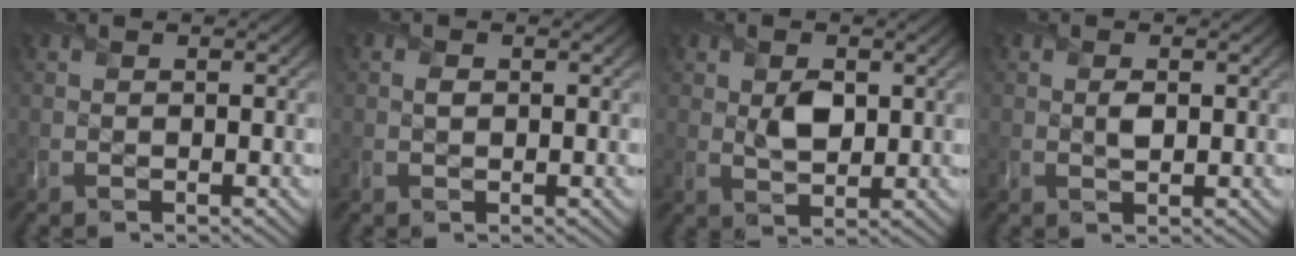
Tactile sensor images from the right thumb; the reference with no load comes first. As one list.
[{"total": 0.8, "force": [0.2, 0.7, 0.4], "torque": [-0.007, 0.001, 0.002]}, {"total": 3.5, "force": [0.8, 2.4, 2.4], "torque": [-0.048, -0.003, 0.016]}, {"total": 1.4, "force": [0.2, 0.9, 1.1], "torque": [-0.020, -0.001, 0.004]}]